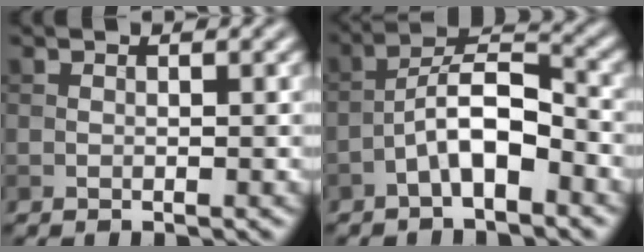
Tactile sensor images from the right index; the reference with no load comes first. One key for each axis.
{"total": 5.4, "fx": -2.5, "fy": 1.9, "fz": 4.4, "tx": -0.078, "ty": 0.019, "tz": -0.049}